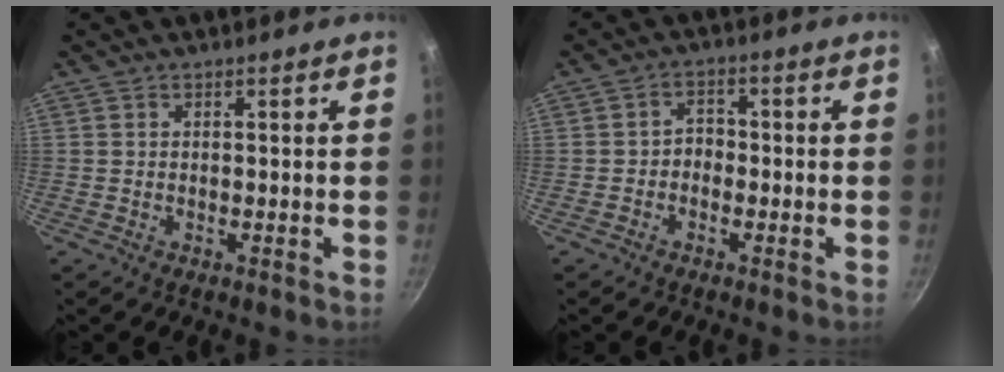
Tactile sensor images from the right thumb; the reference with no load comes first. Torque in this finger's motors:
{"motor_torque": [-0.20, 0.10, 0.12, 0.03, 0.07]}